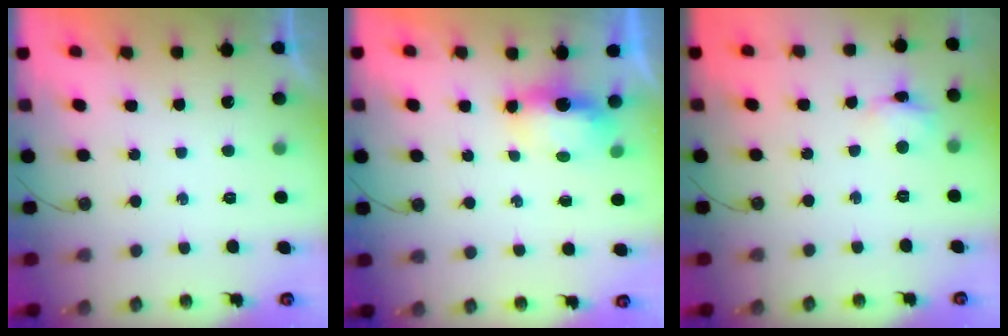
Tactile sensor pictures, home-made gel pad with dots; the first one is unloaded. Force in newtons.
{"total": 6.2, "press": 6.2, "slide": 0.6}
{"total": 4.5, "press": 4.5, "slide": 0.4}